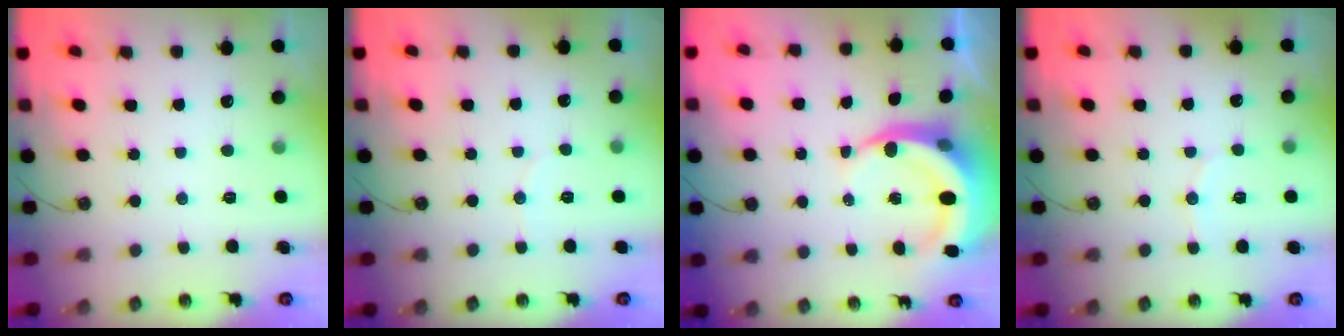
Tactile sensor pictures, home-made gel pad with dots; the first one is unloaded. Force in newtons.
{"total": 2.3, "press": 2.3, "slide": 0.2}
{"total": 8.9, "press": 8.8, "slide": 1.4}
{"total": 5.3, "press": 5.1, "slide": 1.4}